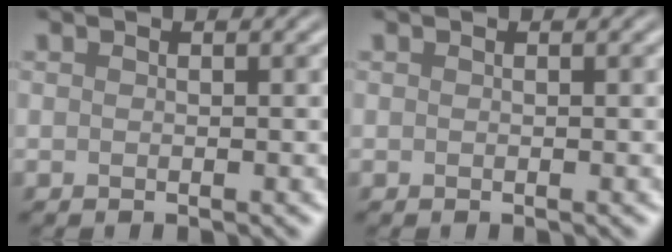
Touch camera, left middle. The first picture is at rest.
{"total": 0.0}